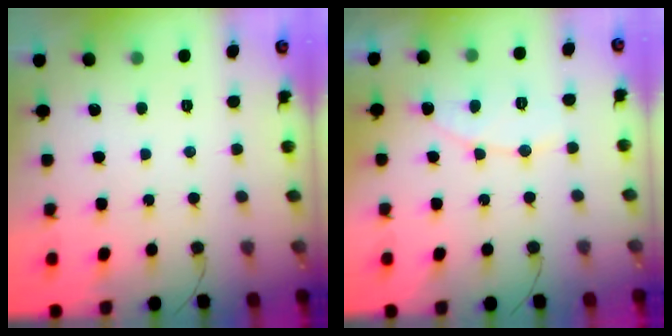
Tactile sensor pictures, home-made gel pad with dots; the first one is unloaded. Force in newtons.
{"total": 6.2, "press": 6.2, "slide": 0.4}